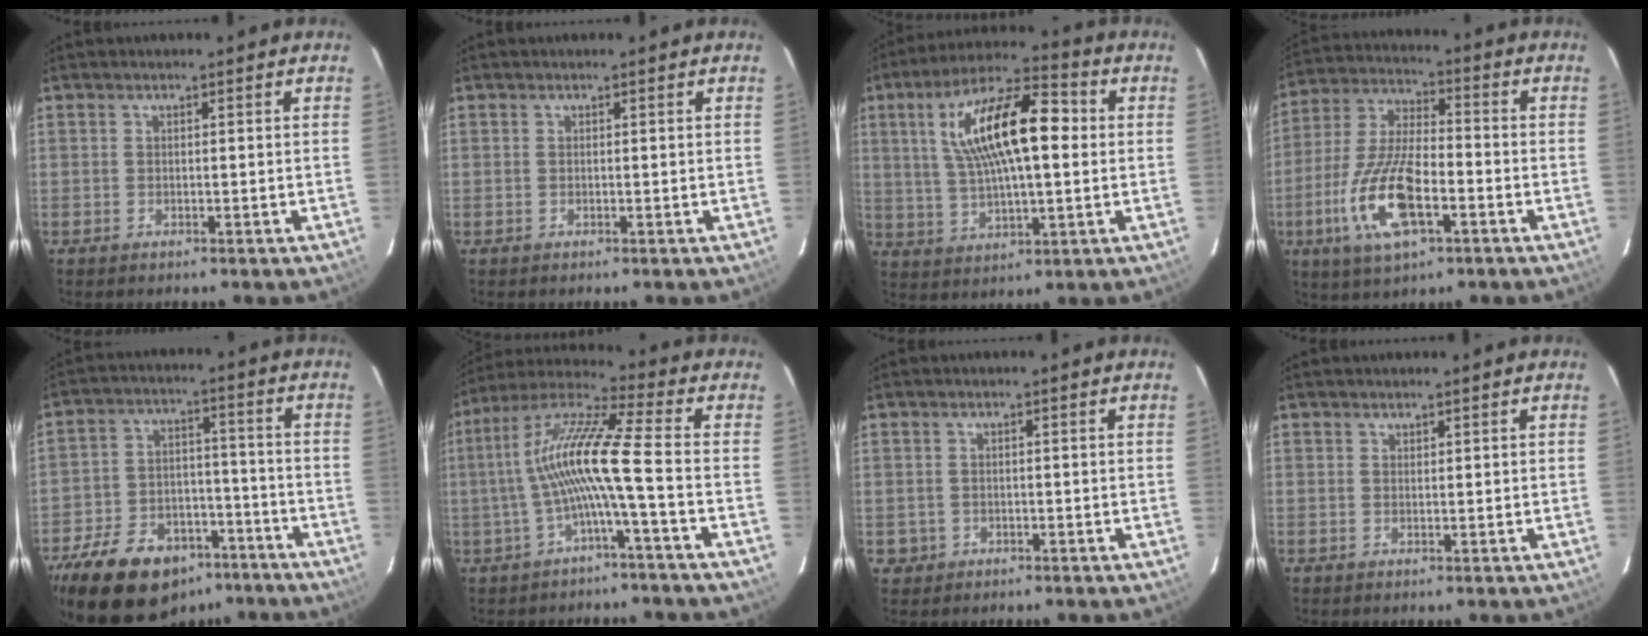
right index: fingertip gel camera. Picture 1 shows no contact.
{"total": 0.0}
{"total": 17.2, "force": [3.4, 5.9, 15.7], "torque": [-0.285, 0.026, 0.059]}
{"total": 15.6, "force": [-5.7, 5.8, 13.3], "torque": [-0.288, -0.011, -0.108]}
{"total": 22.3, "force": [-14.7, 12.9, 10.6], "torque": [-0.240, 0.020, -0.212]}
{"total": 12.1, "force": [-2.3, -0.4, 11.9], "torque": [-0.234, 0.014, -0.044]}
{"total": 0.9, "force": [0.0, 0.9, 0.0], "torque": [0.001, 0.002, 0.001]}
{"total": 0.6, "force": [0.5, 0.2, 0.0], "torque": [0.000, 0.001, 0.011]}